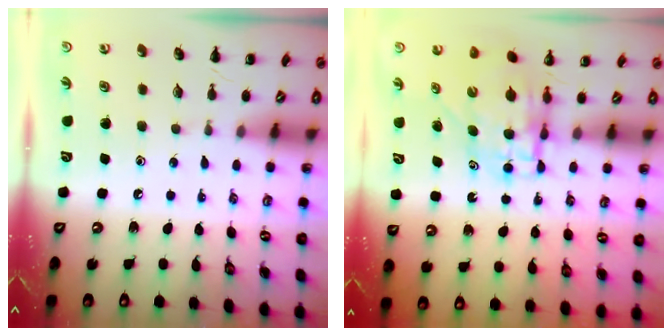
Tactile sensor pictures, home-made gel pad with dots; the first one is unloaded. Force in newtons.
{"total": 5.9, "press": 5.8, "slide": 1.0}